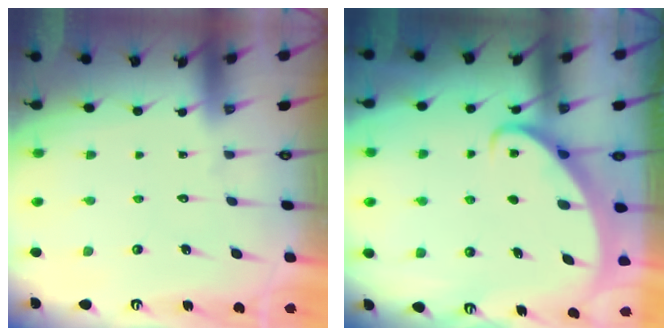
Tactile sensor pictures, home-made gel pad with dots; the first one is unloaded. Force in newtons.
{"total": 2.2, "press": 2.2, "slide": 0.4}